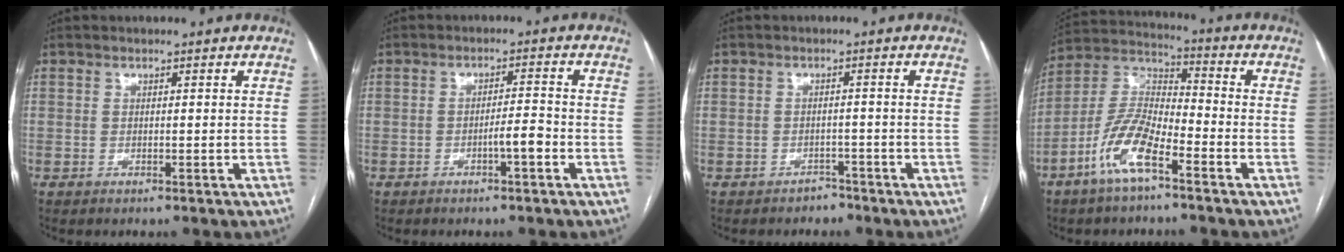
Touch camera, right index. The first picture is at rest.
{"total": 3.2, "force": [-1.5, 0.2, 2.8], "torque": [-0.043, 0.002, -0.025]}
{"total": 1.9, "force": [-1.5, 1.2, -0.2], "torque": [-0.002, 0.006, -0.024]}
{"total": 10.9, "force": [-5.9, 2.9, 8.6], "torque": [-0.187, 0.002, -0.119]}